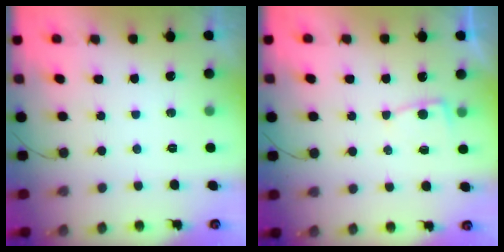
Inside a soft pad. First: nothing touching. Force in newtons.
{"total": 4.4, "press": 4.4, "slide": 0.5}